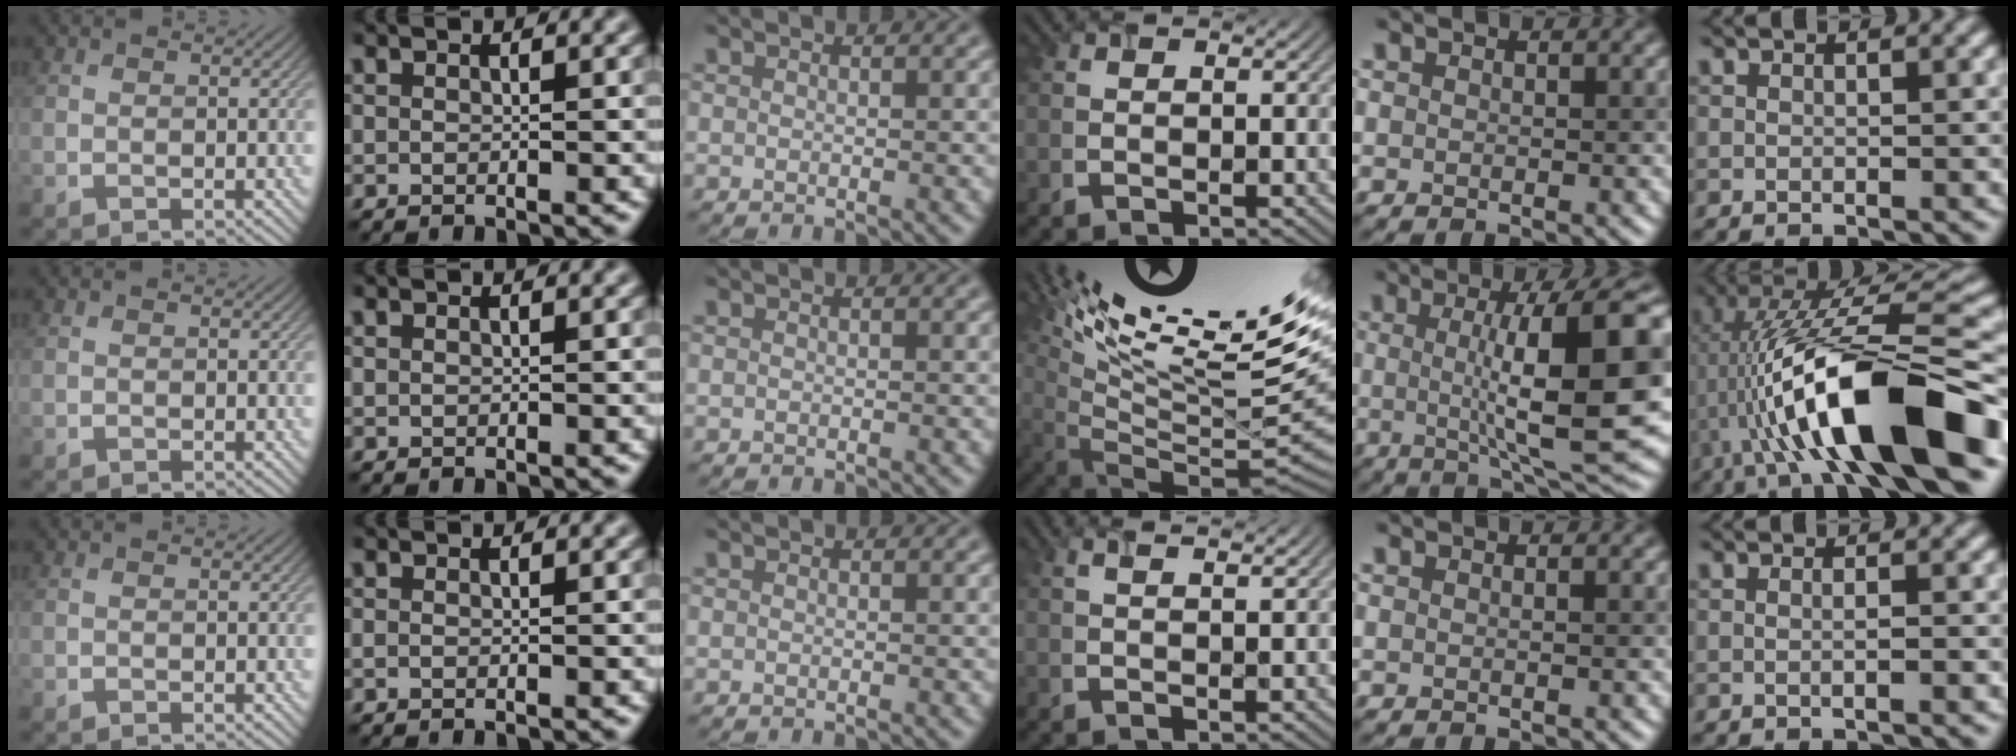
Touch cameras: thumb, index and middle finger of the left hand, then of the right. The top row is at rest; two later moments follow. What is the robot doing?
{"motion": "screw", "object": "timer"}